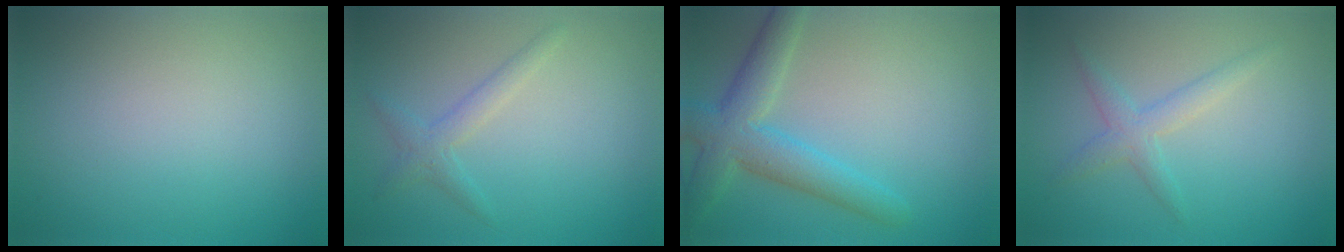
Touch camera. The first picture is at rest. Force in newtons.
{"total": 1.8, "press": 1.8, "slide": 0.0}
{"total": 5.0, "press": 5.0, "slide": 0.2}
{"total": 2.1, "press": 2.1, "slide": 0.1}